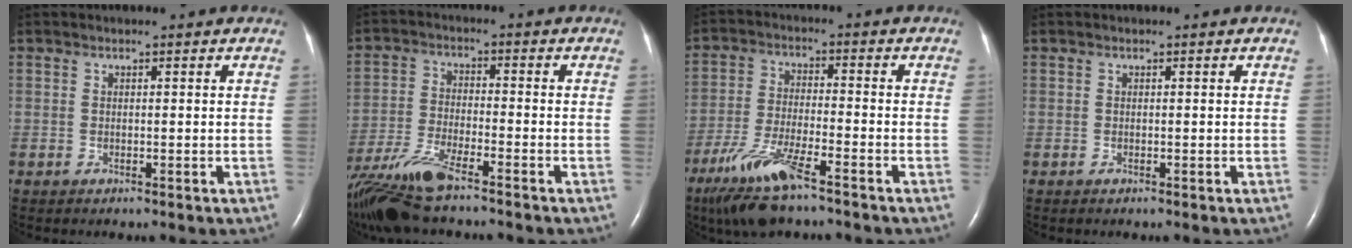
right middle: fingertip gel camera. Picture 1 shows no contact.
{"total": 11.8, "force": [-9.3, 1.7, 7.0], "torque": [-0.147, -0.022, -0.173]}
{"total": 10.5, "force": [-7.0, 1.4, 7.7], "torque": [-0.166, -0.027, -0.130]}
{"total": 0.0}